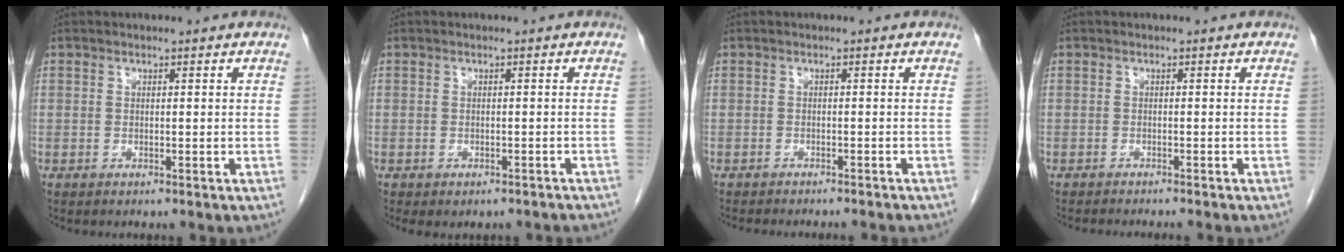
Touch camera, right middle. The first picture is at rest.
{"total": 5.0, "force": [-4.2, 2.0, 1.9], "torque": [-0.017, 0.005, -0.045]}
{"total": 9.7, "force": [-8.8, 1.1, 3.9], "torque": [-0.036, -0.013, -0.103]}
{"total": 6.1, "force": [-5.5, 0.2, 2.7], "torque": [-0.021, -0.009, -0.075]}